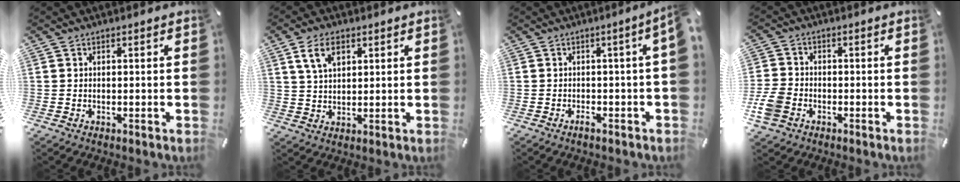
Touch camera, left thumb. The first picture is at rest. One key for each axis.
{"total": 6.5, "fx": 3.0, "fy": 4.0, "fz": 4.2, "tx": -0.090, "ty": 0.003, "tz": 0.054}
{"total": 4.2, "fx": -0.9, "fy": 0.2, "fz": 4.1, "tx": -0.068, "ty": -0.003, "tz": -0.015}
{"total": 7.5, "fx": -2.5, "fy": 6.4, "fz": 3.0, "tx": -0.076, "ty": 0.015, "tz": -0.047}